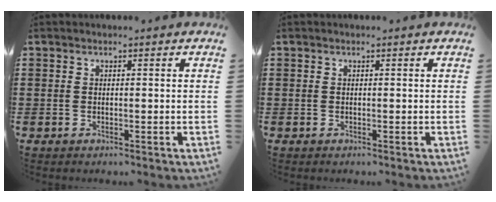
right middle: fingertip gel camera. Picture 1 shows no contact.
{"total": 0.0}